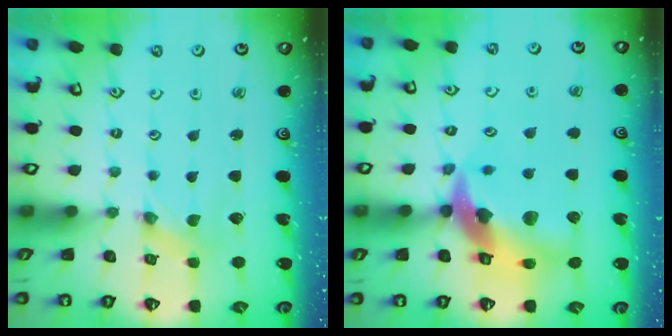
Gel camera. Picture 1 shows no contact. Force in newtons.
{"total": 17.0, "press": 16.9, "slide": 2.2}